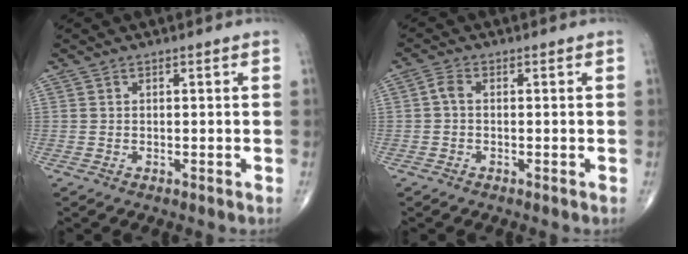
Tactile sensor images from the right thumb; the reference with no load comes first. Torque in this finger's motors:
{"motor_torque": [-0.20, 0.16, 0.03, -0.02, 0.03]}